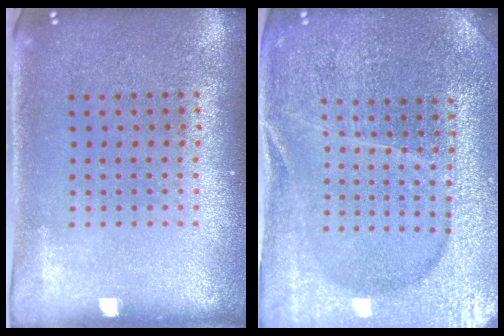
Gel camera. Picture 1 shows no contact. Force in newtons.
{"total": 4.1, "press": 4.0, "slide": 1.2}